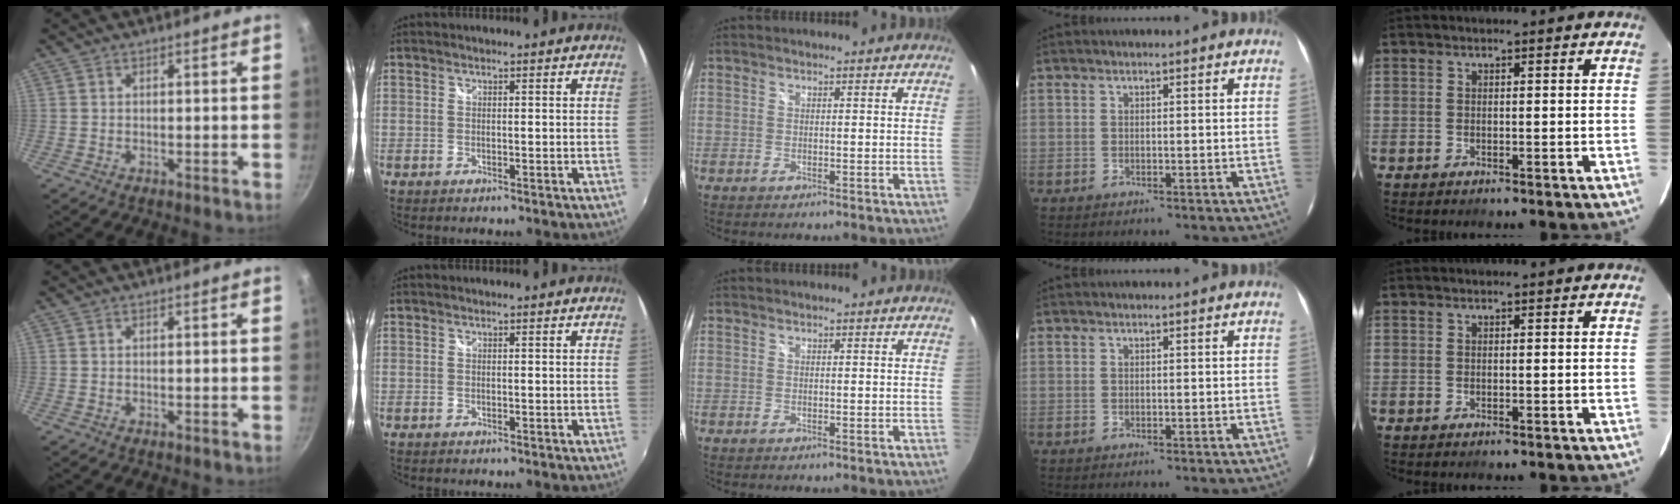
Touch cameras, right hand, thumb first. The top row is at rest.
{}